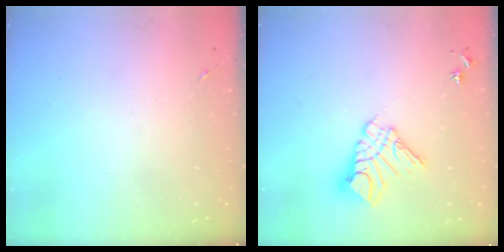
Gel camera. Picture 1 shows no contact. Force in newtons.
{"total": 11.7, "press": 11.7, "slide": 1.2}